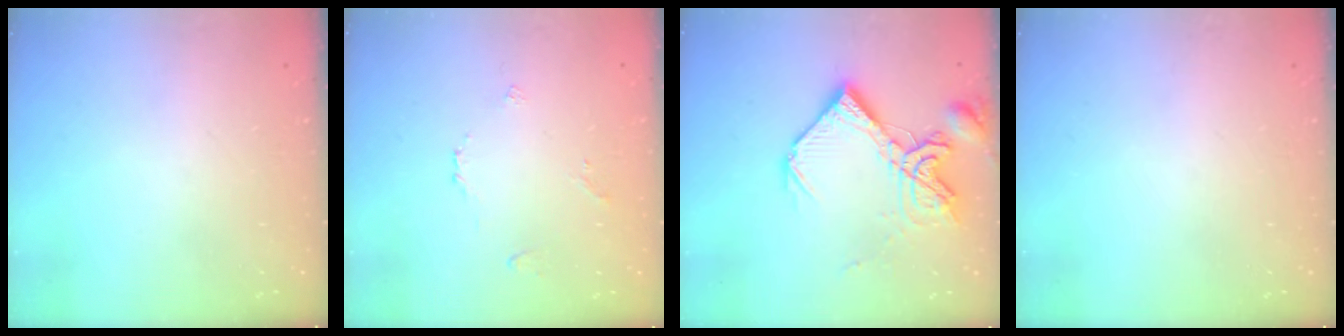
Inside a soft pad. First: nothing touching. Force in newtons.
{"total": 3.0, "press": 3.0, "slide": 0.7}
{"total": 15.0, "press": 14.9, "slide": 1.3}
{"total": 0.0}